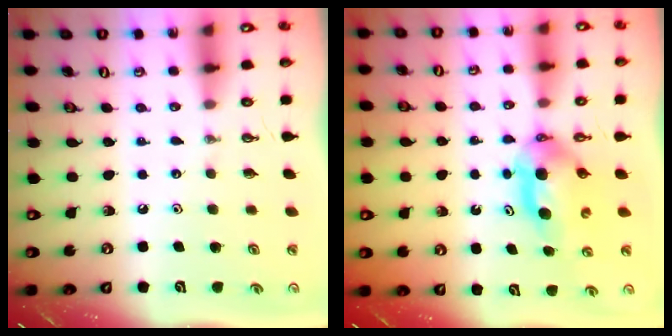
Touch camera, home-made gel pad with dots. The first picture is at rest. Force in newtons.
{"total": 5.6, "press": 5.3, "slide": 2.0}